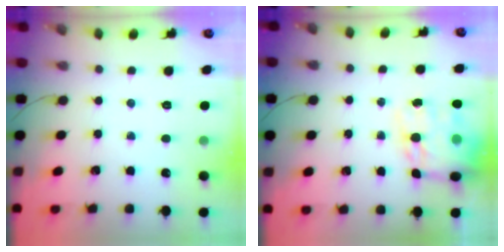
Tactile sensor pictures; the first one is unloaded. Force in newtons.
{"total": 14.4, "press": 13.9, "slide": 3.8}